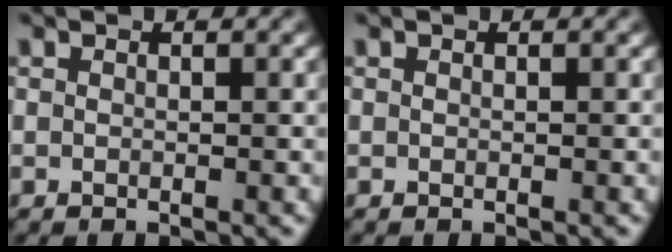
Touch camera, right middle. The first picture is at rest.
{"total": 0.0}